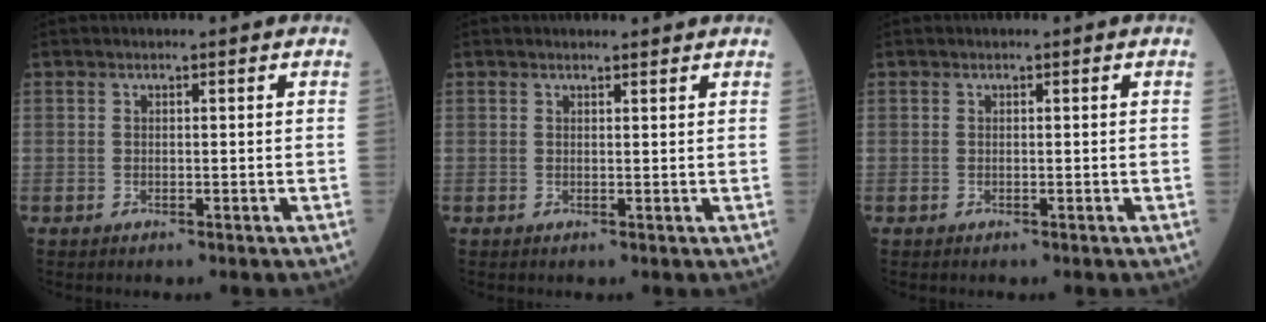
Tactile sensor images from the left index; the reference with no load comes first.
{"total": 2.0, "force": [1.9, 0.2, 0.3], "torque": [-0.011, 0.004, 0.025]}
{"total": 0.0}